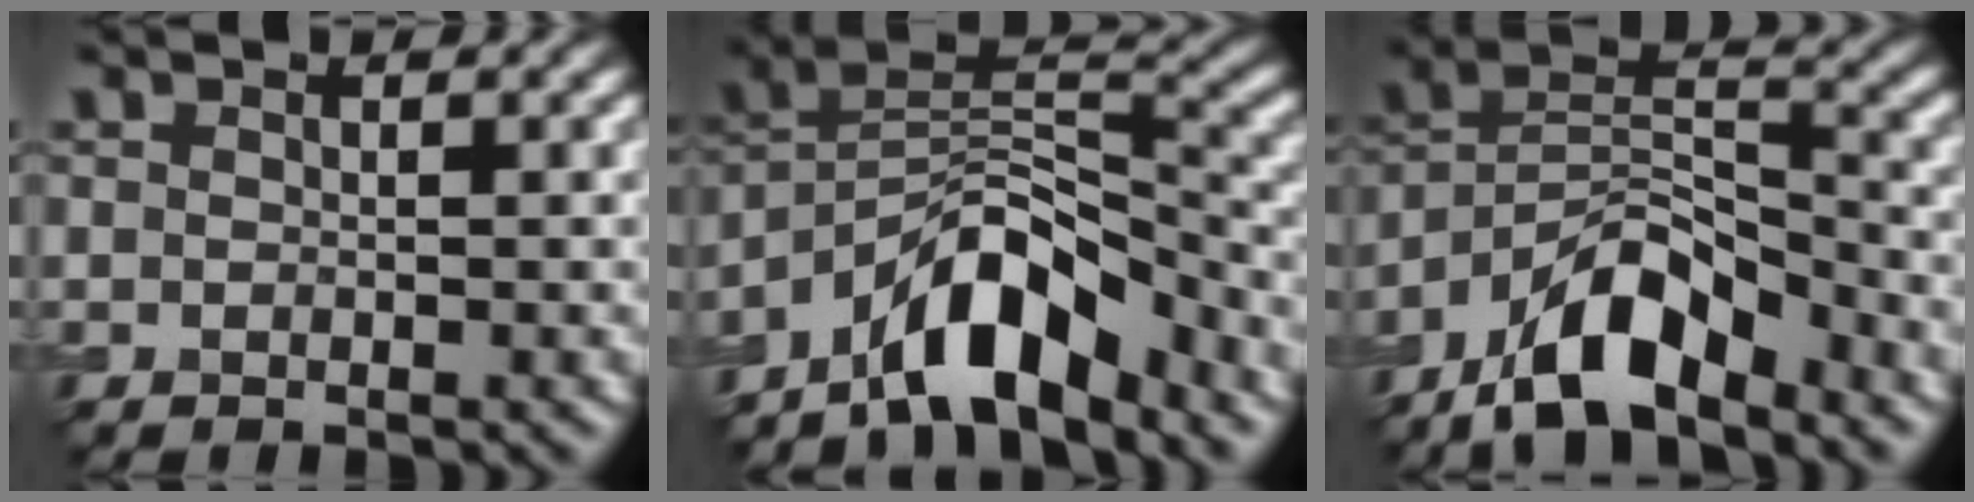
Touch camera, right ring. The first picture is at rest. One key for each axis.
{"total": 8.7, "fx": -6.2, "fy": 2.9, "fz": 5.4, "tx": -0.079, "ty": 0.009, "tz": -0.120}
{"total": 8.8, "fx": -6.3, "fy": 3.1, "fz": 5.3, "tx": -0.083, "ty": 0.008, "tz": -0.124}